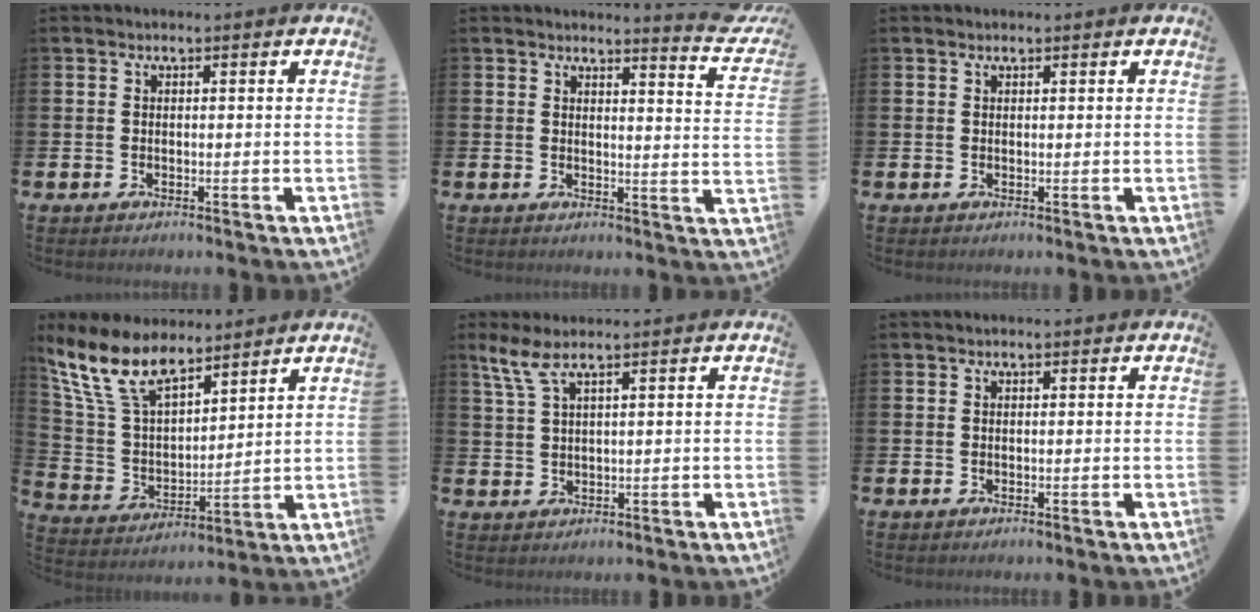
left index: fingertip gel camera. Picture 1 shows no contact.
{"total": 3.5, "force": [3.5, -0.1, 0.7], "torque": [0.008, -0.044, 0.051]}
{"total": 0.6, "force": [0.6, 0.2, 0.1], "torque": [-0.002, 0.002, 0.011]}
{"total": 10.7, "force": [8.5, 4.4, 4.7], "torque": [-0.134, -0.030, 0.162]}
{"total": 3.6, "force": [2.3, 0.5, 2.8], "torque": [-0.064, 0.002, 0.041]}
{"total": 0.0}